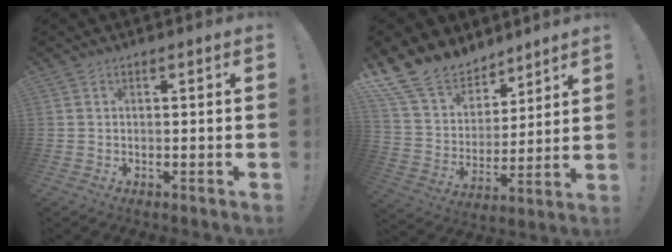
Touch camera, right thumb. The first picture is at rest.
{"total": 16.2, "force": [12.1, 9.6, 4.9], "torque": [-0.094, -0.084, 0.239]}